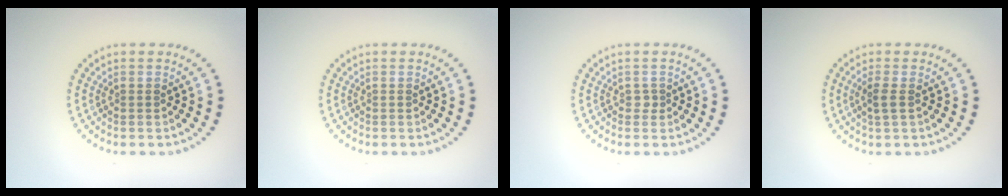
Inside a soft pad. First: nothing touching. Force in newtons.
{"total": 0.0}
{"total": 0.5, "press": 0.4, "slide": 0.3}
{"total": 1.3, "press": 1.2, "slide": 0.6}